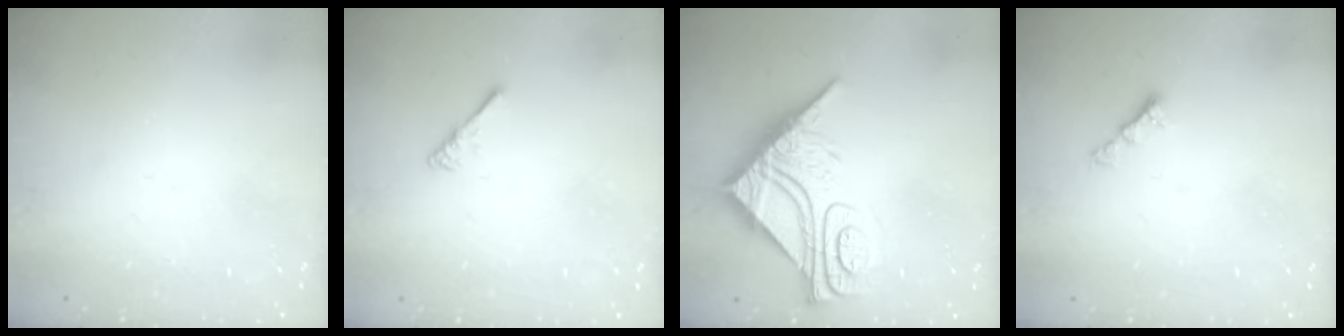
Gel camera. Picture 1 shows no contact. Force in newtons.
{"total": 2.5, "press": 2.5, "slide": 0.4}
{"total": 14.7, "press": 14.7, "slide": 1.2}
{"total": 3.4, "press": 3.3, "slide": 0.6}